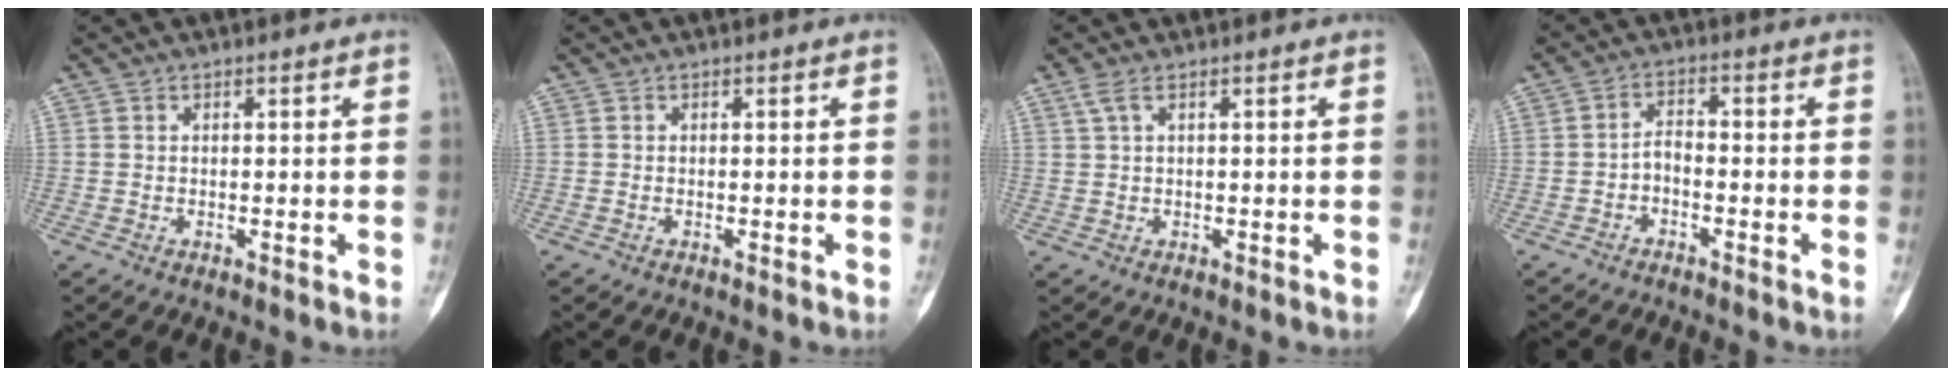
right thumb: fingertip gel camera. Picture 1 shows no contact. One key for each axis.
{"total": 0.0}
{"total": 1.9, "fx": 1.0, "fy": 0.4, "fz": 1.5, "tx": -0.045, "ty": 0.012, "tz": 0.028}
{"total": 2.7, "fx": -1.4, "fy": 1.2, "fz": 2.0, "tx": -0.031, "ty": 0.021, "tz": -0.030}